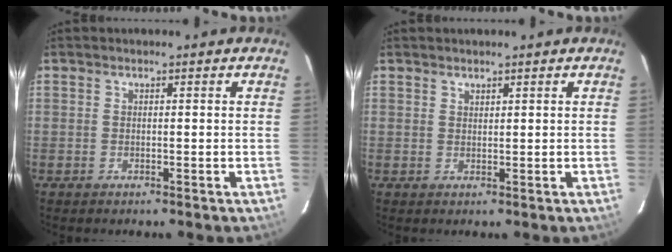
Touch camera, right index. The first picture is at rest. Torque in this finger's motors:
{"motor_torque": [0.17, 0.16, -0.09, -0.01]}